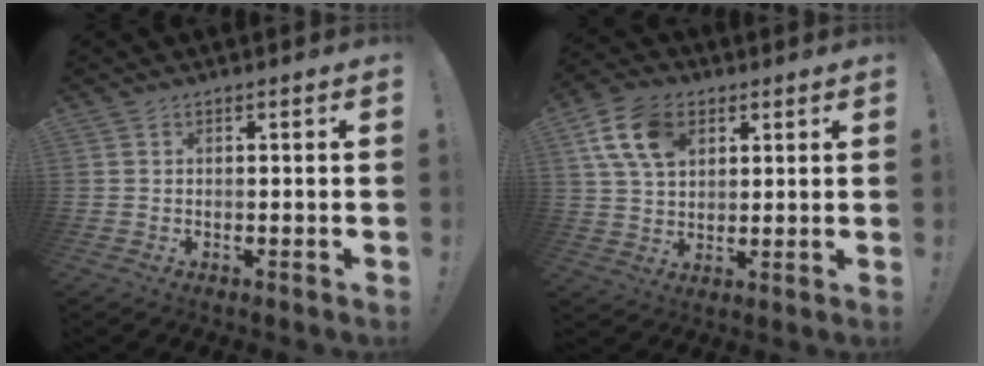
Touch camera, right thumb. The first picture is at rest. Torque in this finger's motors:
{"motor_torque": [0.34, 1.46, 0.09, 0.23, 0.42]}